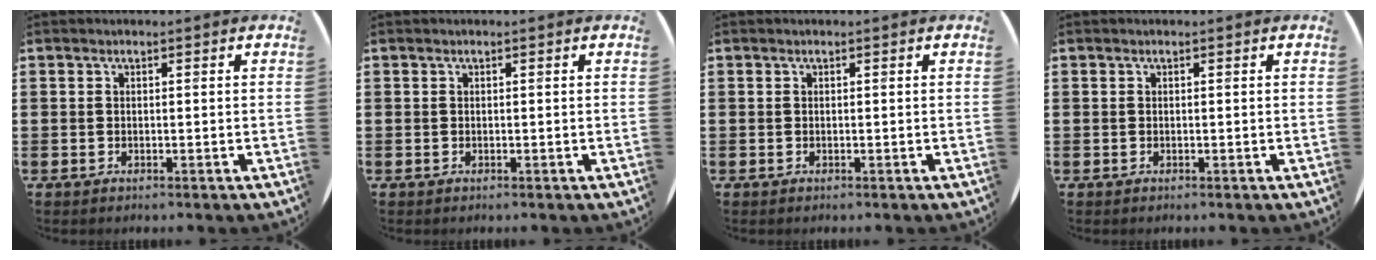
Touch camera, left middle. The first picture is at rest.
{"total": 0.0}
{"total": 0.0}
{"total": 0.0}